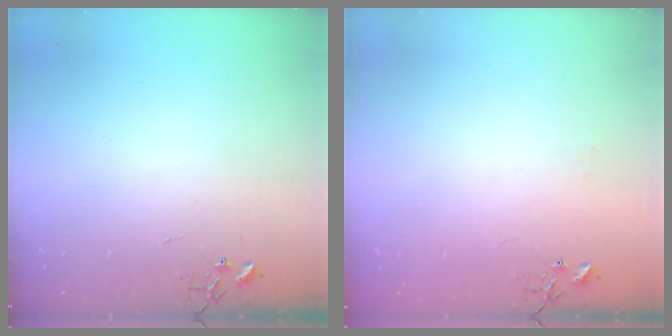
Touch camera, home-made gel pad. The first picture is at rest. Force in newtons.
{"total": 4.6, "press": 4.6, "slide": 0.7}